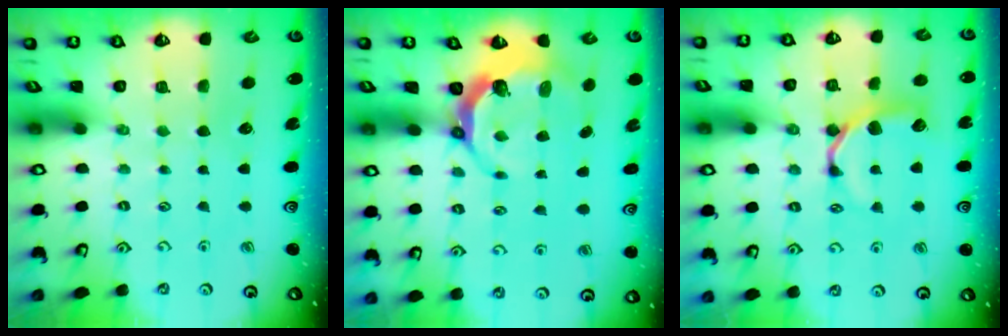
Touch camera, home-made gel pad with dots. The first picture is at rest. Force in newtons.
{"total": 5.5, "press": 4.1, "slide": 3.7}
{"total": 8.9, "press": 8.9, "slide": 0.9}